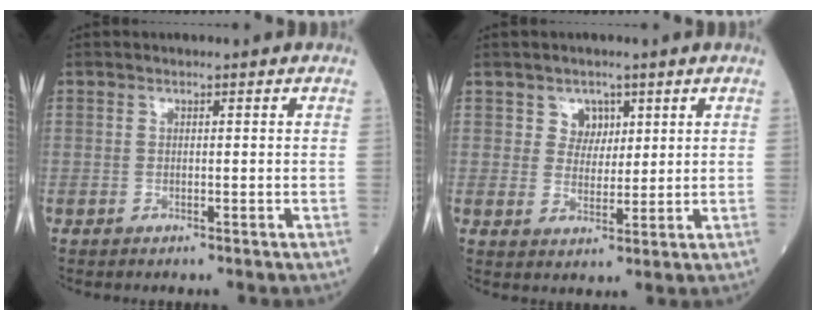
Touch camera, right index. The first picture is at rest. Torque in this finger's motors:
{"motor_torque": [-0.01, 0.00, 0.00, 0.02]}